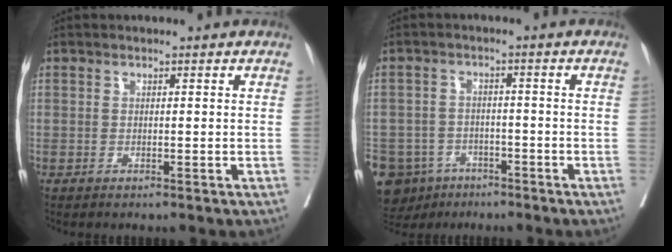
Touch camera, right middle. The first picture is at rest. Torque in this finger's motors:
{"motor_torque": [1.25, -0.88, 1.05, 0.21]}